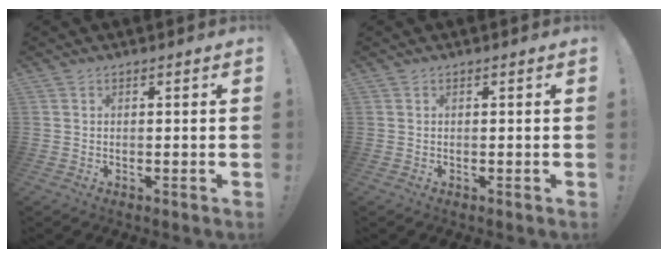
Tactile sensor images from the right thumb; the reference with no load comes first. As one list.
[{"total": 0.0}]